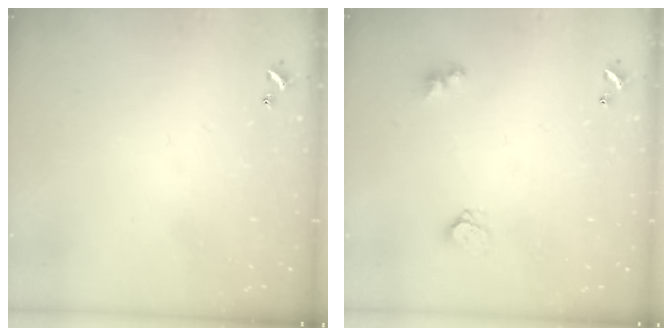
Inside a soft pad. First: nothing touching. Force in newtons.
{"total": 3.8, "press": 3.8, "slide": 0.2}